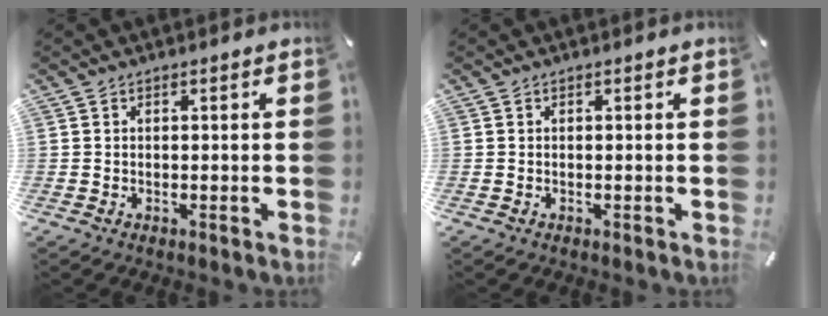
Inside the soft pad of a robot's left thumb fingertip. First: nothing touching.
{"total": 0.0}